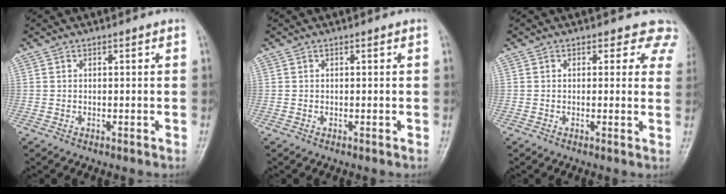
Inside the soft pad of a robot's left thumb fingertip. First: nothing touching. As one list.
[{"total": 0.0}, {"total": 5.5, "force": [4.3, 3.3, 0.9], "torque": [0.035, -0.014, 0.020]}]